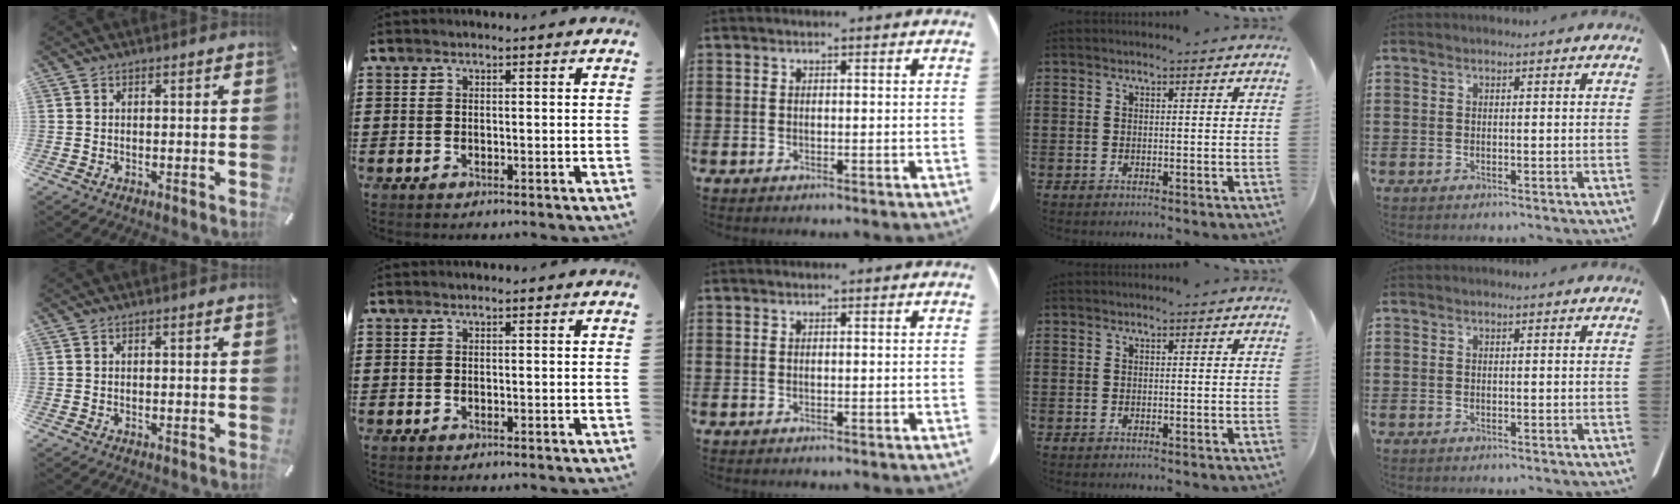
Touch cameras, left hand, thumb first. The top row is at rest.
{}